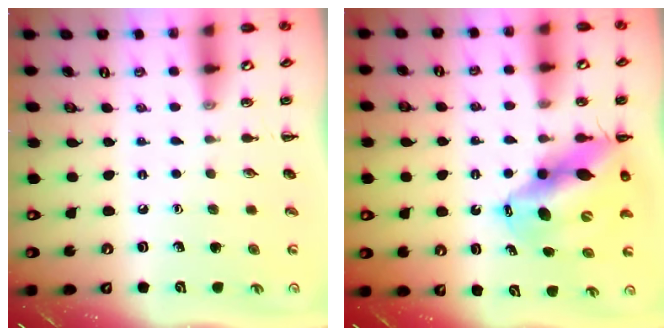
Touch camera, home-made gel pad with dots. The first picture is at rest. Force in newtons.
{"total": 14.7, "press": 14.2, "slide": 3.9}